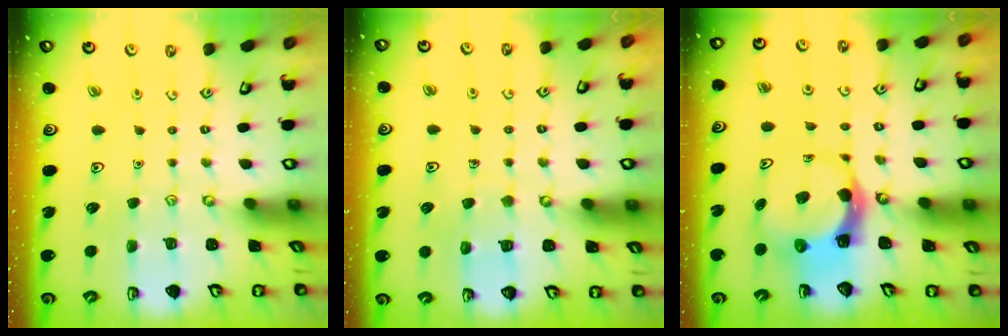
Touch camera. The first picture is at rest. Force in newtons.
{"total": 5.6, "press": 5.6, "slide": 0.4}
{"total": 5.5, "press": 5.5, "slide": 0.9}